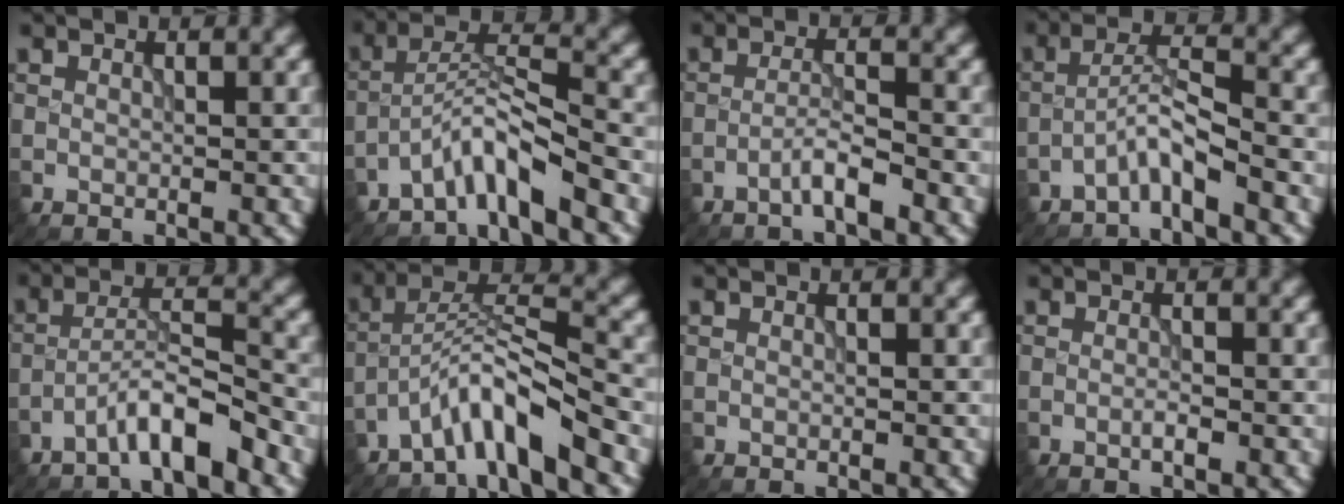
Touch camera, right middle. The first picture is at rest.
{"total": 4.8, "force": [-3.8, 0.4, 2.9], "torque": [-0.051, 0.013, -0.079]}
{"total": 2.6, "force": [-1.7, 0.1, 1.9], "torque": [-0.036, 0.012, -0.037]}
{"total": 3.2, "force": [-2.4, 0.2, 2.0], "torque": [-0.041, 0.016, -0.053]}
{"total": 4.6, "force": [-3.4, 0.5, 3.0], "torque": [-0.055, 0.018, -0.067]}
{"total": 6.1, "force": [-4.6, 0.8, 3.9], "torque": [-0.064, 0.013, -0.091]}
{"total": 0.0}
{"total": 0.9, "force": [-0.5, 0.1, 0.8], "torque": [-0.016, 0.001, -0.009]}